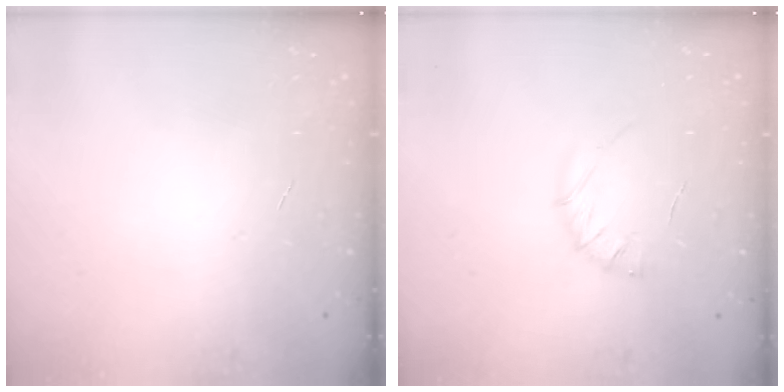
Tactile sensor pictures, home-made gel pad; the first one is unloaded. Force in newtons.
{"total": 3.9, "press": 3.8, "slide": 1.1}